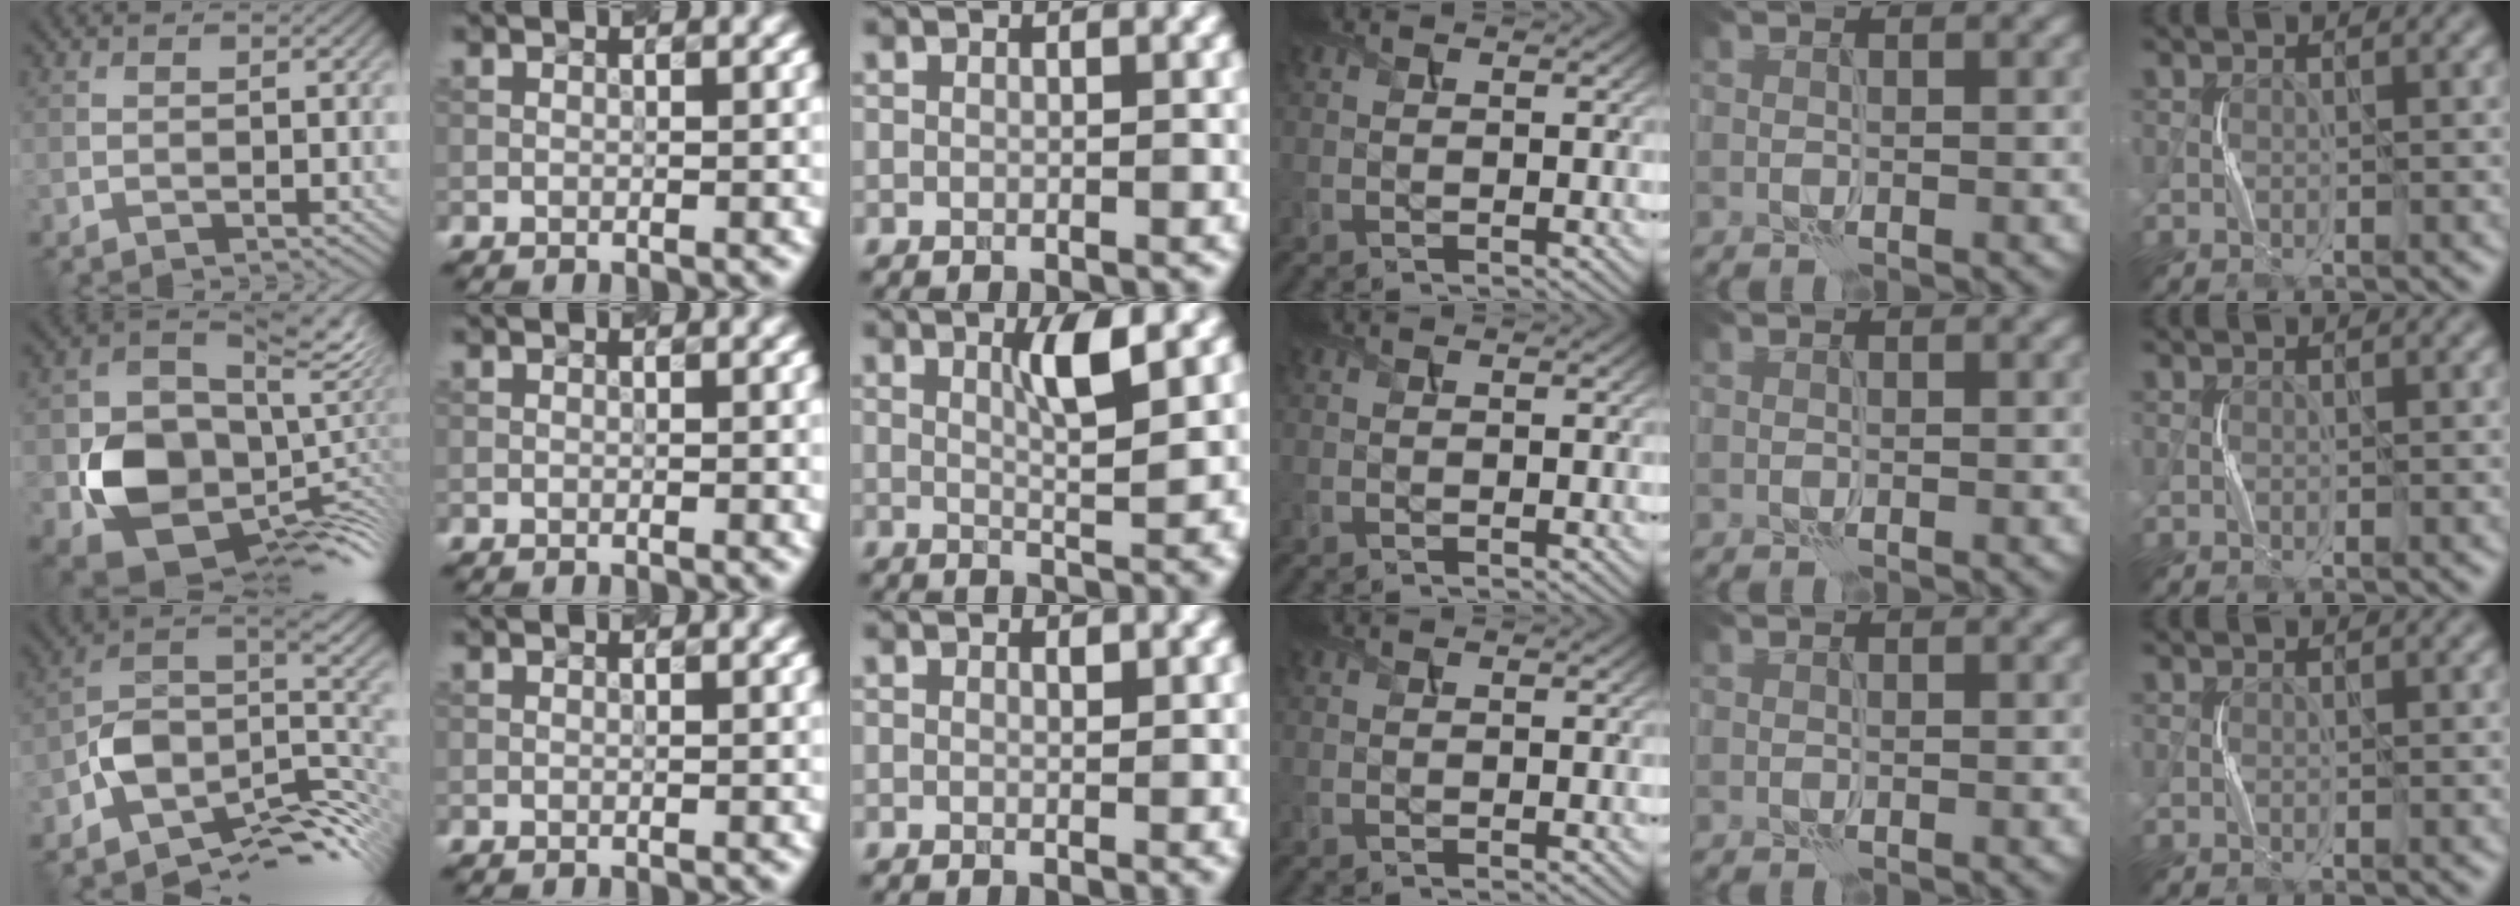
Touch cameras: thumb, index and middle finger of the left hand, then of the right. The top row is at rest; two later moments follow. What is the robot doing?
{"motion": "squeeze", "object": "stress ball aka squeeze ball"}